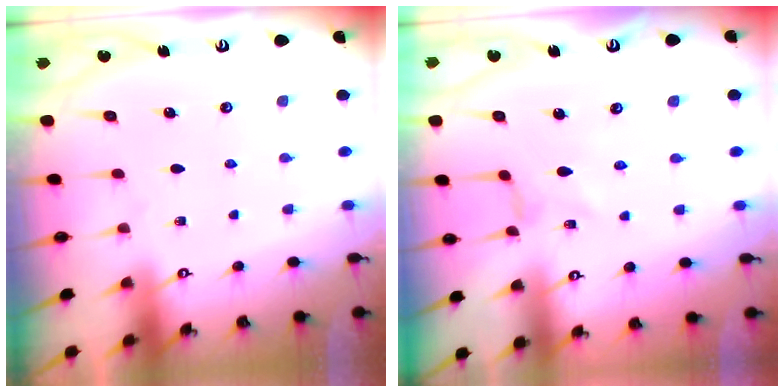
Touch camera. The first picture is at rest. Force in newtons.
{"total": 0.0}